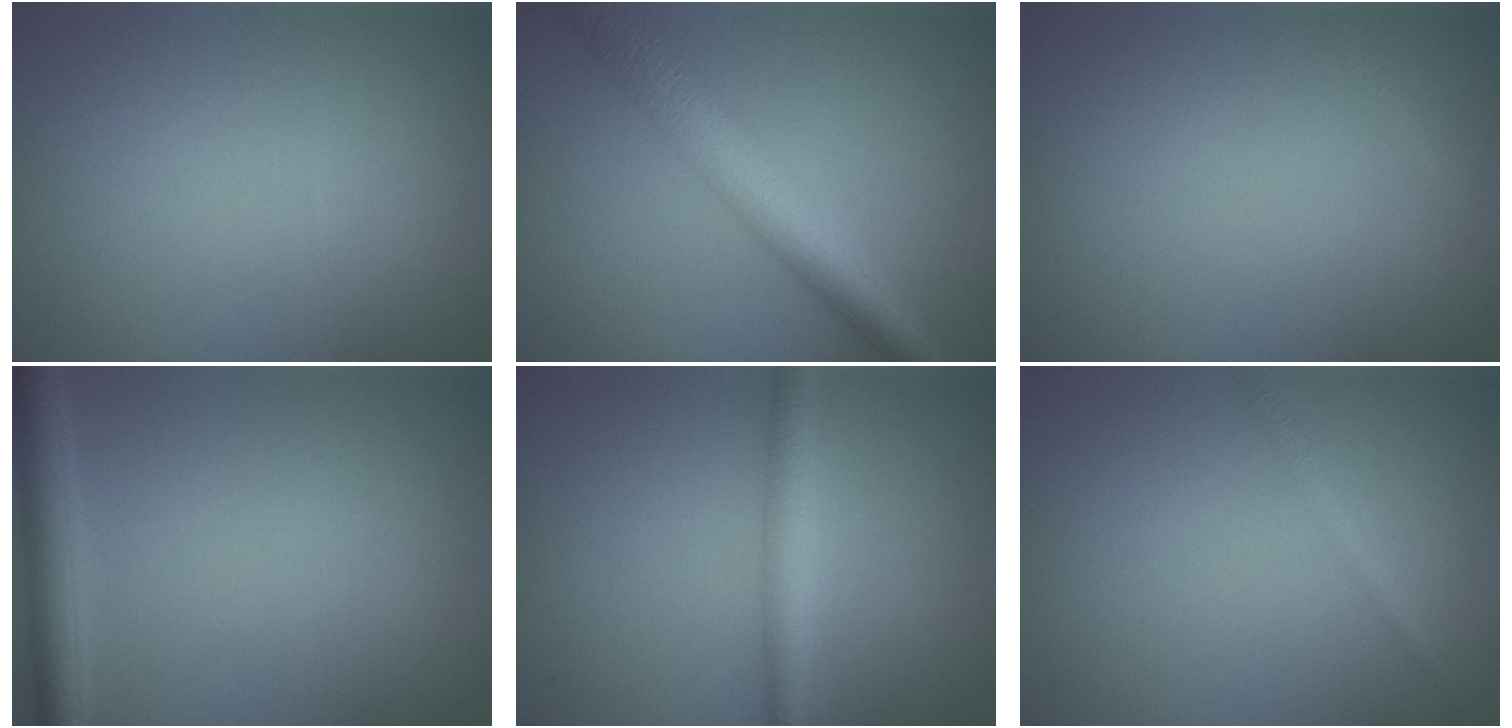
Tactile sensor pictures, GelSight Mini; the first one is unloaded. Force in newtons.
{"total": 6.4, "press": 6.4, "slide": 0.1}
{"total": 0.8, "press": 0.7, "slide": 0.1}
{"total": 3.2, "press": 3.2, "slide": 0.2}
{"total": 2.6, "press": 2.6, "slide": 0.1}
{"total": 1.3, "press": 1.3, "slide": 0.0}